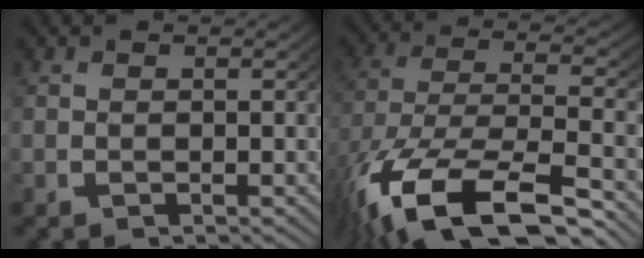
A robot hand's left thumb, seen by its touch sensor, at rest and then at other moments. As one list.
[{"total": 13.3, "force": [-5.5, 6.7, 10.0], "torque": [-0.217, -0.053, -0.054]}]